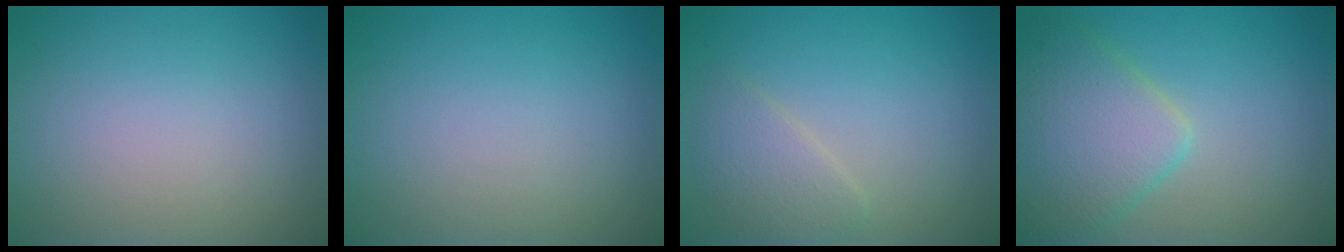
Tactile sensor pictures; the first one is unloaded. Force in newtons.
{"total": 0.0}
{"total": 2.4, "press": 2.4, "slide": 0.1}
{"total": 5.7, "press": 5.7, "slide": 0.3}